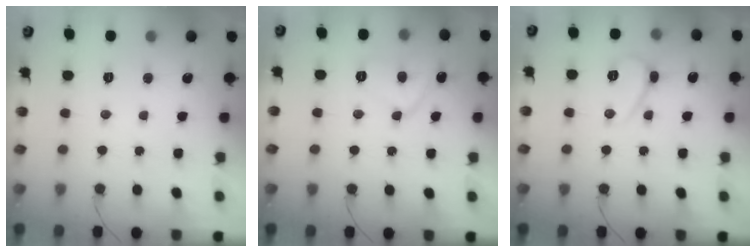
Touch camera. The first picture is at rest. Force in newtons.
{"total": 7.2, "press": 7.2, "slide": 0.7}
{"total": 3.8, "press": 3.8, "slide": 0.5}